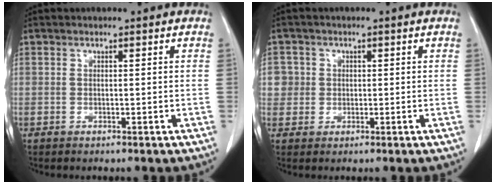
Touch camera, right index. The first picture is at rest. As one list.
[{"total": 3.1, "force": [0.5, 3.1, -0.1], "torque": [0.019, 0.009, 0.010]}]